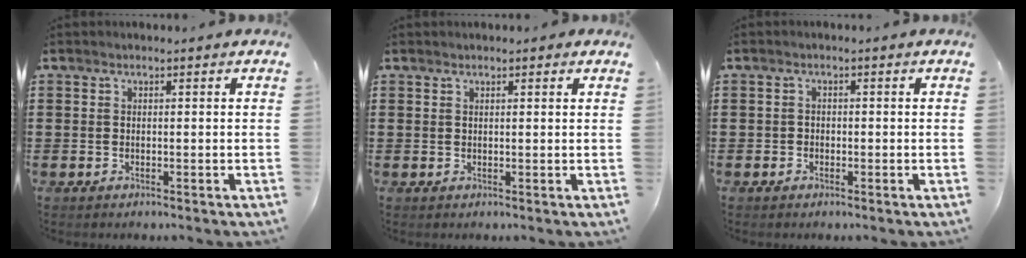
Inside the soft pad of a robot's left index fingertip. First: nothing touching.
{"total": 1.0, "force": [0.8, 0.3, 0.5], "torque": [-0.012, 0.004, 0.014]}
{"total": 1.0, "force": [-0.5, 0.8, 0.1], "torque": [-0.005, 0.003, -0.012]}